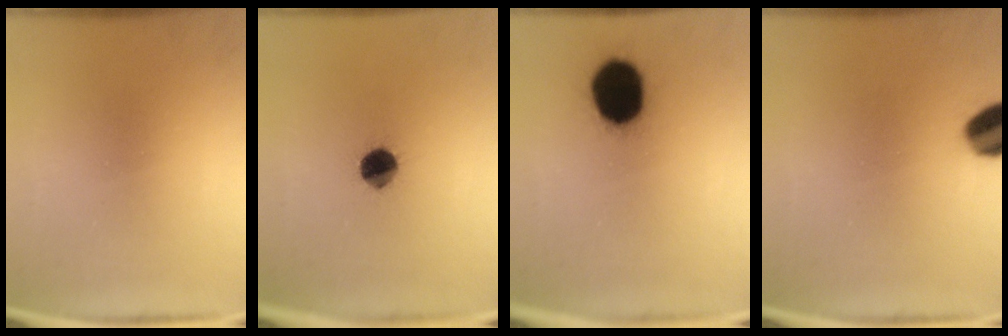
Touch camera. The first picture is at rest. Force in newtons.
{"total": 7.5}
{"total": 16.7}
{"total": 9.0}